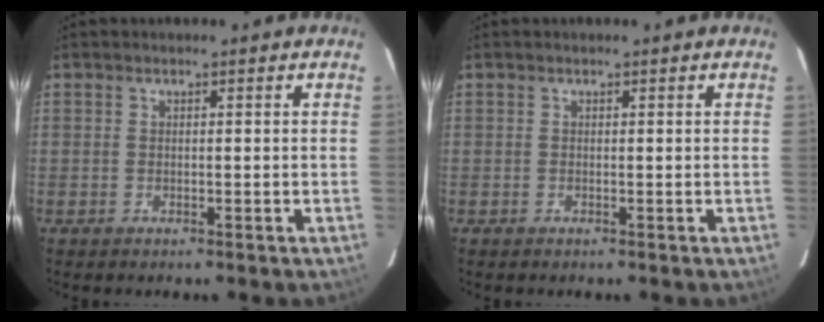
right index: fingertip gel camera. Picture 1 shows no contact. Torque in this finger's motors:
{"motor_torque": [0.07, 0.11, -0.01, 0.01]}